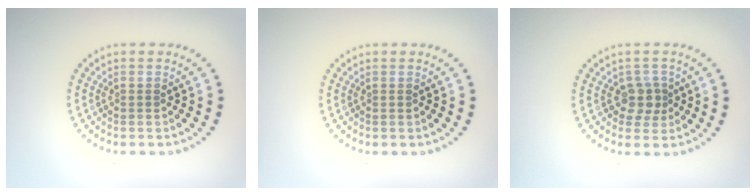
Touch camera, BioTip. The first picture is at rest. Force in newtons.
{"total": 0.0}
{"total": 2.1, "press": 1.8, "slide": 1.1}